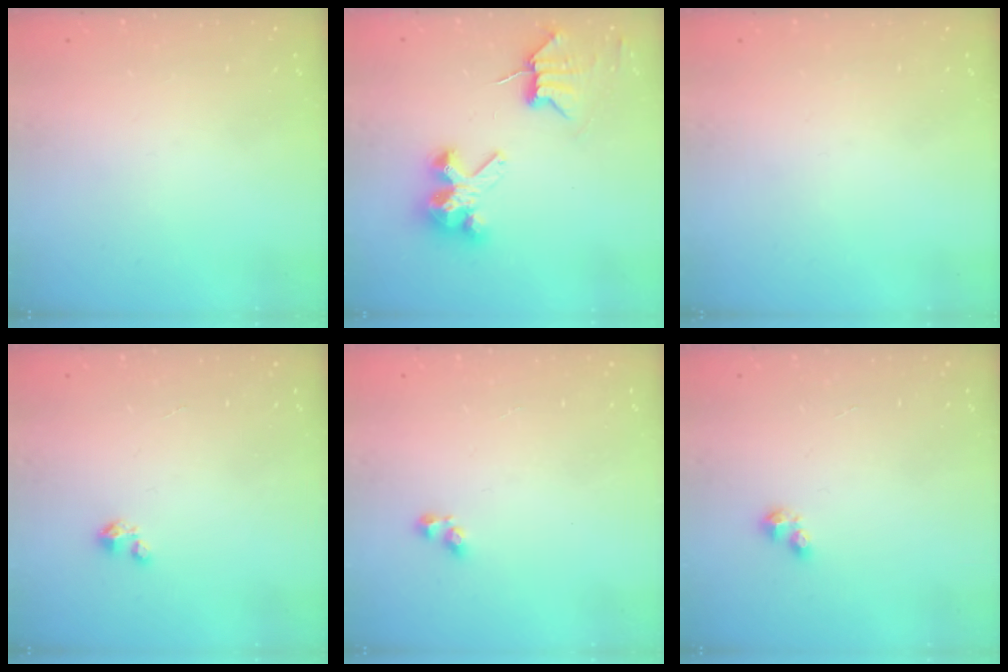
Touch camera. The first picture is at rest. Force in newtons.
{"total": 7.7, "press": 7.7, "slide": 0.7}
{"total": 0.0}
{"total": 2.1, "press": 2.1, "slide": 0.2}
{"total": 3.1, "press": 3.1, "slide": 0.5}
{"total": 2.5, "press": 2.5, "slide": 0.4}